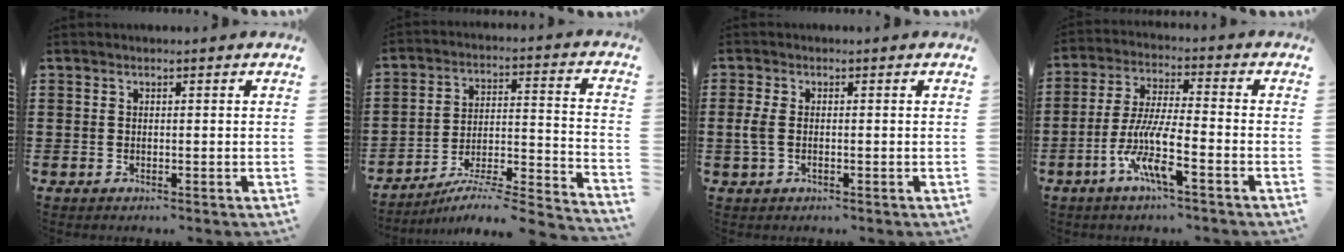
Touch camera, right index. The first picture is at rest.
{"total": 4.9, "force": [-4.2, 0.1, 2.4], "torque": [-0.042, -0.018, -0.085]}
{"total": 2.4, "force": [-0.4, 1.2, 2.1], "torque": [-0.055, -0.003, -0.011]}
{"total": 9.0, "force": [-4.5, 1.4, 7.6], "torque": [-0.172, -0.011, -0.092]}